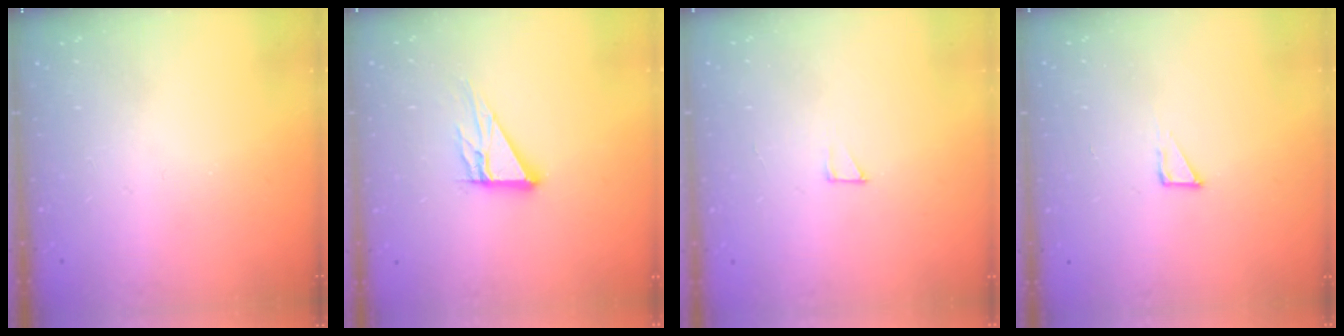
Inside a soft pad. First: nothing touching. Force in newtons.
{"total": 9.0, "press": 9.0, "slide": 0.7}
{"total": 1.9, "press": 1.9, "slide": 0.1}
{"total": 2.3, "press": 2.3, "slide": 0.1}